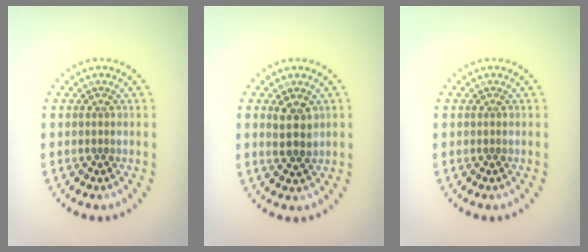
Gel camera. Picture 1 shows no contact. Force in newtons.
{"total": 2.4, "press": 2.3, "slide": 0.8}
{"total": 0.0}